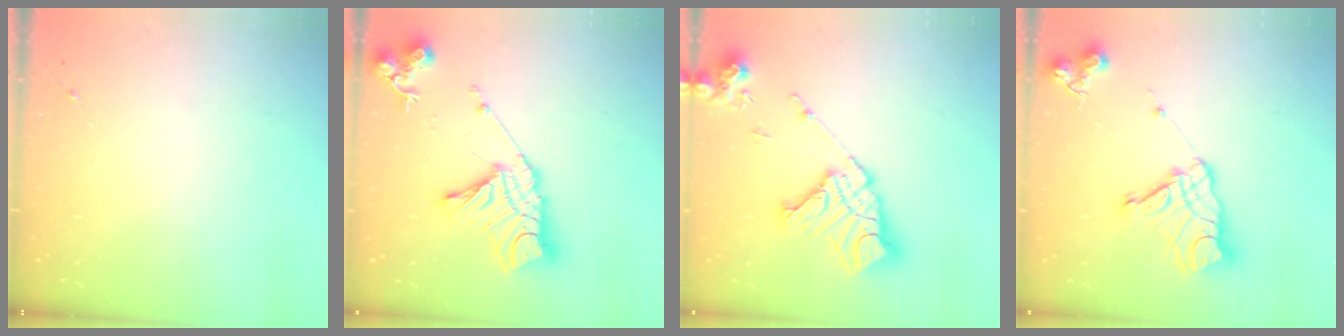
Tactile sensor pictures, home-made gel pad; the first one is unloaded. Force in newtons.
{"total": 19.1, "press": 19.0, "slide": 1.8}
{"total": 18.0, "press": 17.9, "slide": 2.5}
{"total": 15.6, "press": 15.6, "slide": 1.2}